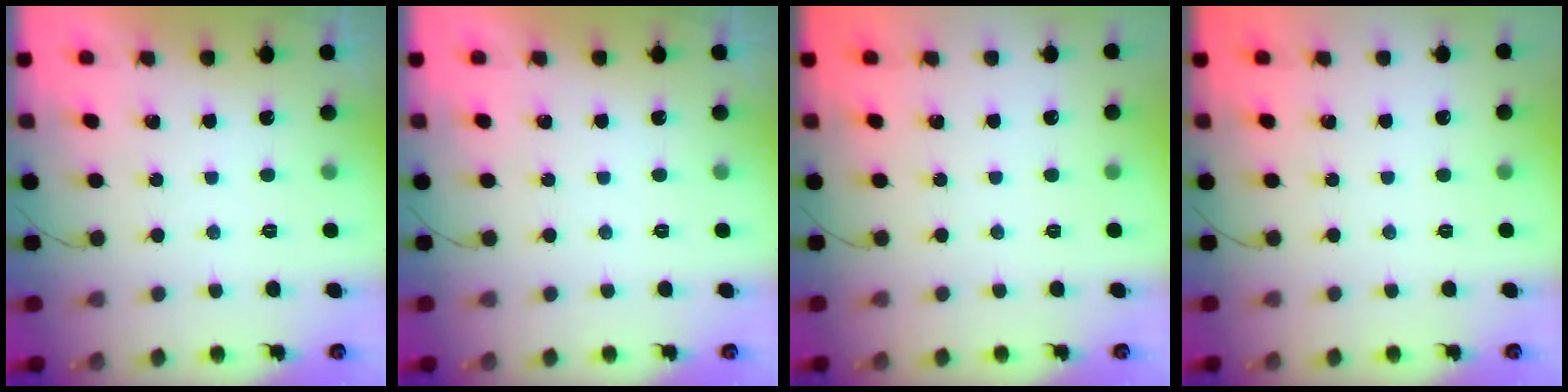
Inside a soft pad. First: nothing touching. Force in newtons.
{"total": 0.0}
{"total": 0.0}
{"total": 0.0}